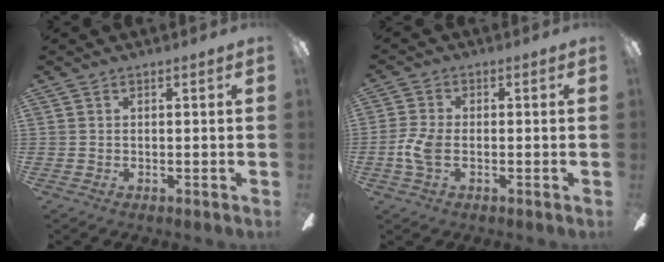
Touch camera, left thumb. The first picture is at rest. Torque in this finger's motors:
{"motor_torque": [-0.12, 0.22, 0.08, -0.07, 0.03]}